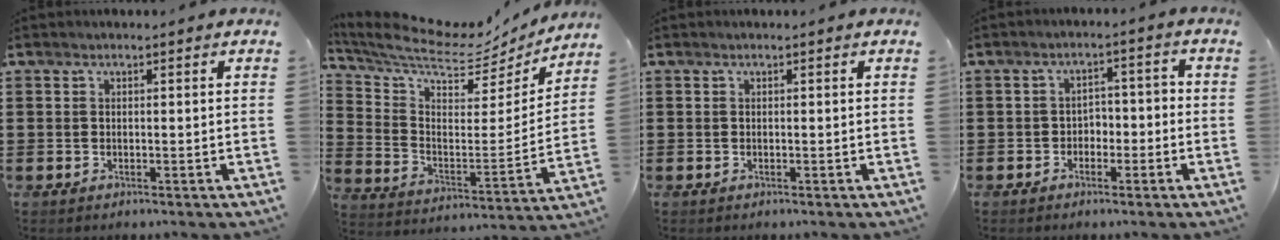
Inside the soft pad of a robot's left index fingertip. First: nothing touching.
{"total": 8.2, "force": [6.8, 2.4, 4.0], "torque": [-0.109, -0.052, 0.115]}
{"total": 0.0}
{"total": 2.8, "force": [-1.8, 1.9, 0.9], "torque": [-0.026, 0.007, -0.043]}